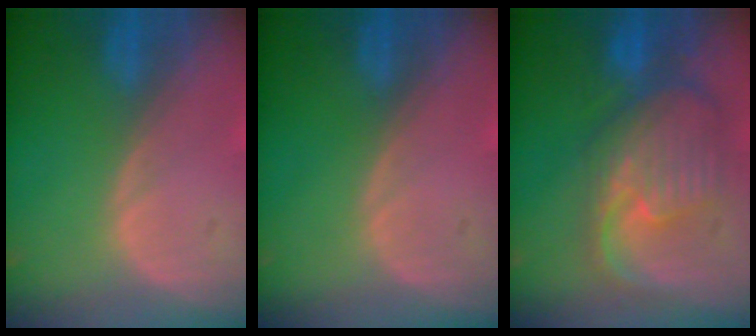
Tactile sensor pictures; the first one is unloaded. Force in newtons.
{"total": 0.0}
{"total": 10.9, "press": 9.6, "slide": 5.2}